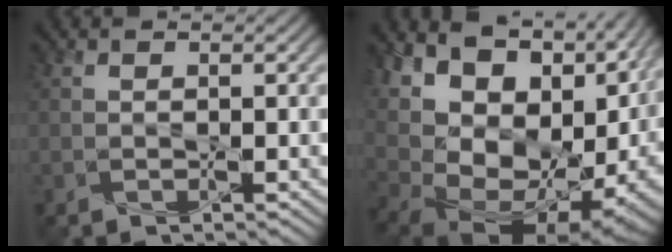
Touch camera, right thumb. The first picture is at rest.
{"total": 20.9, "force": [1.9, 14.0, 15.4], "torque": [-0.250, -0.020, 0.066]}